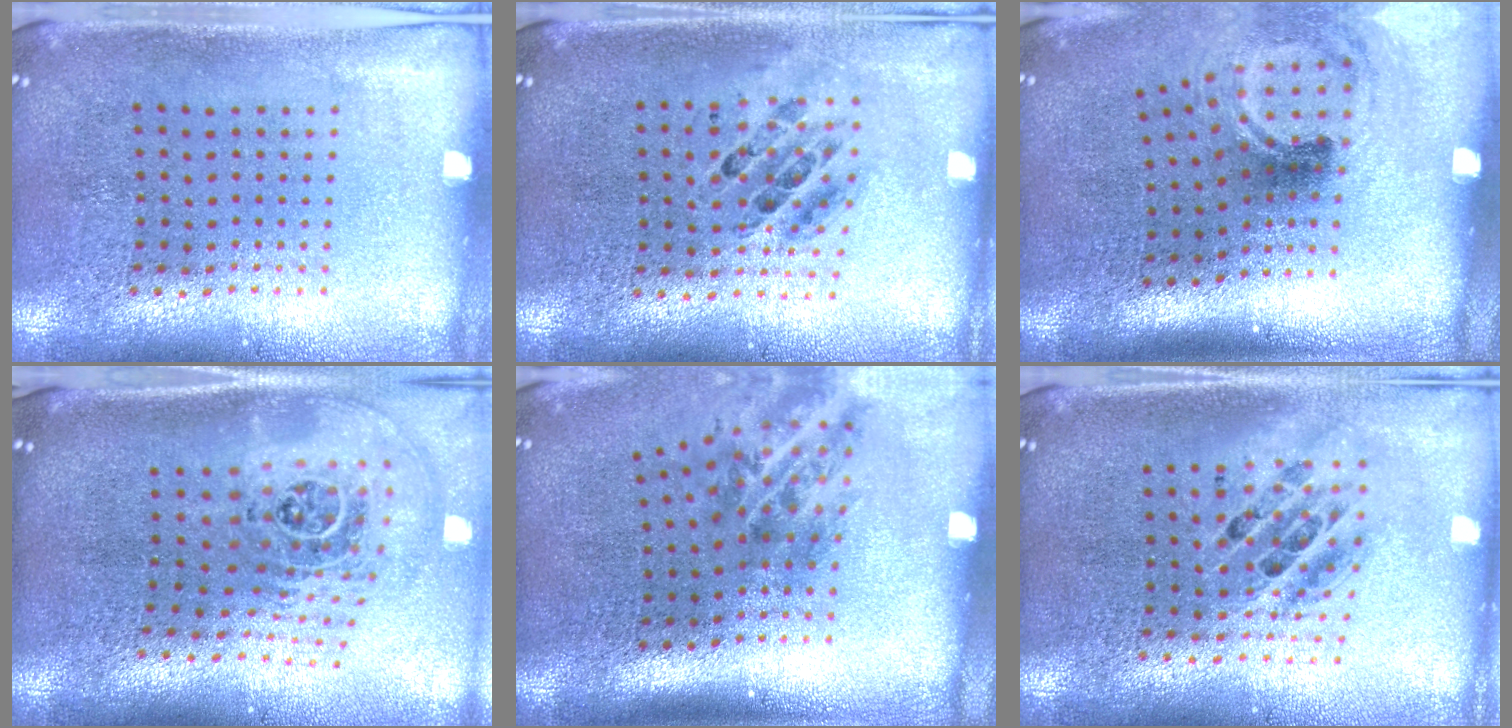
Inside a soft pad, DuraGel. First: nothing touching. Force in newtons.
{"total": 0.7, "press": 0.7, "slide": 0.1}
{"total": 1.8, "press": 1.2, "slide": 1.3}
{"total": 2.8, "press": 1.9, "slide": 2.1}
{"total": 2.0, "press": 1.2, "slide": 1.6}
{"total": 1.7, "press": 1.4, "slide": 1.0}